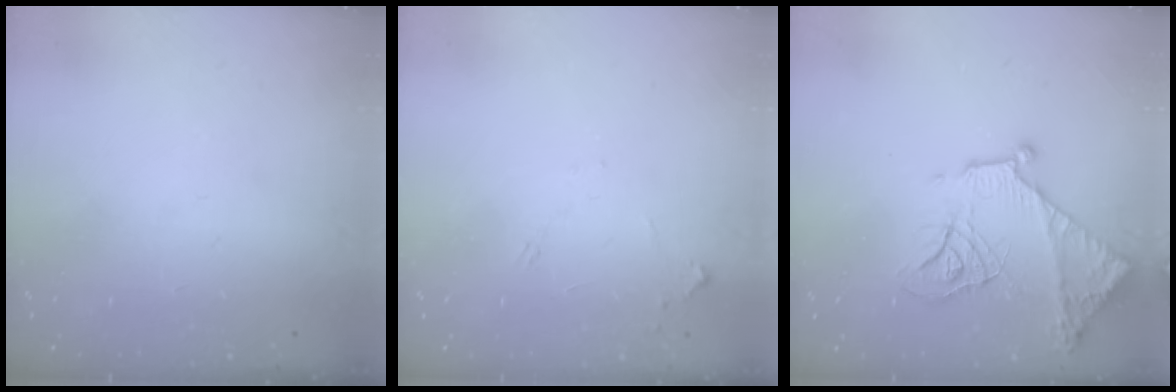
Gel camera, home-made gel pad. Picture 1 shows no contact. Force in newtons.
{"total": 6.3, "press": 6.3, "slide": 0.8}
{"total": 18.2, "press": 18.2, "slide": 1.1}